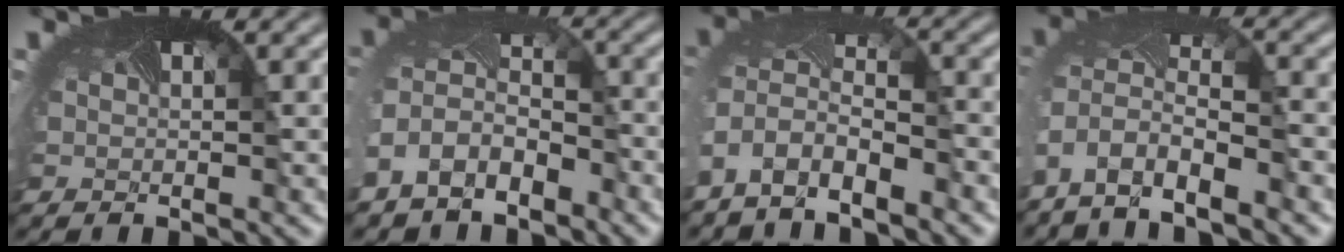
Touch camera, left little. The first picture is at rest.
{"total": 6.6, "force": [-3.9, 4.5, 2.8], "torque": [-0.084, -0.022, -0.071]}
{"total": 5.0, "force": [-3.8, 2.2, 2.3], "torque": [-0.072, -0.019, -0.071]}
{"total": 6.8, "force": [-5.0, 2.7, 3.6], "torque": [-0.098, -0.026, -0.079]}